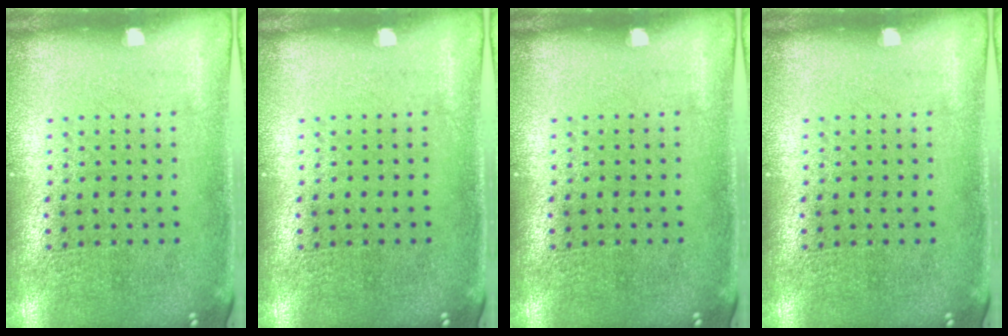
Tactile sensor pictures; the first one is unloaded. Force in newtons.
{"total": 0.0}
{"total": 0.0}
{"total": 0.0}